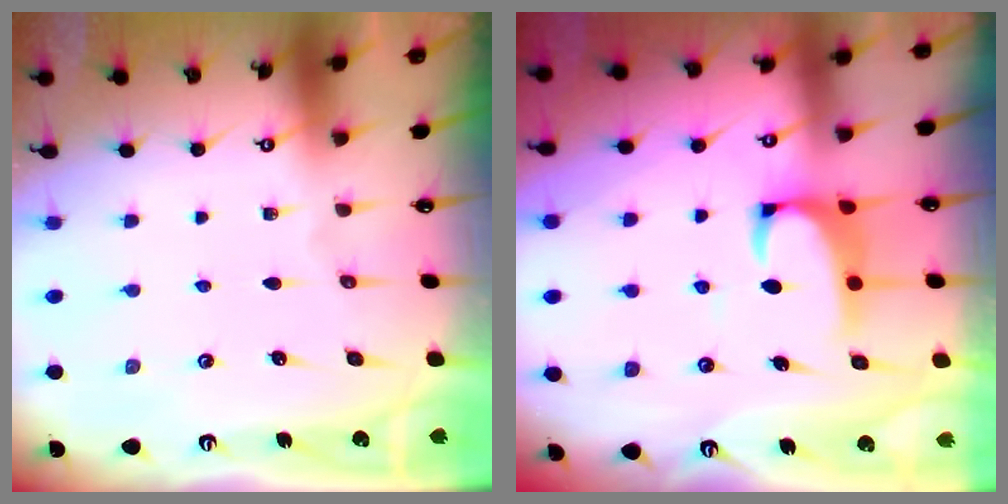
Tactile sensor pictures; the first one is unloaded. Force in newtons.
{"total": 2.2, "press": 2.0, "slide": 0.9}